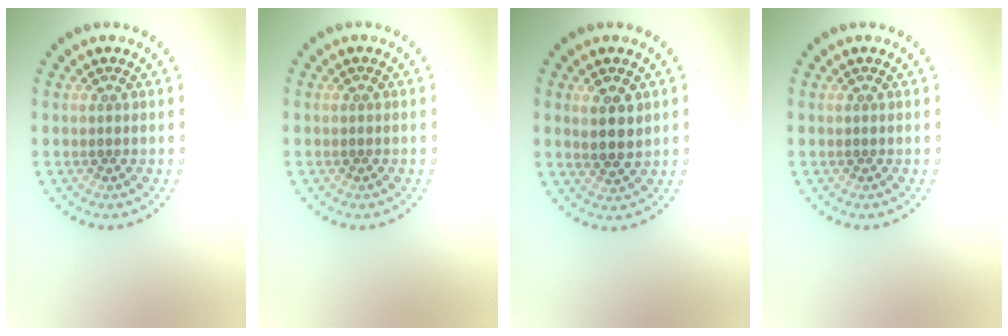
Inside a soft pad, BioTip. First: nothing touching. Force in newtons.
{"total": 0.0}
{"total": 2.8, "press": 2.7, "slide": 0.9}
{"total": 0.0}